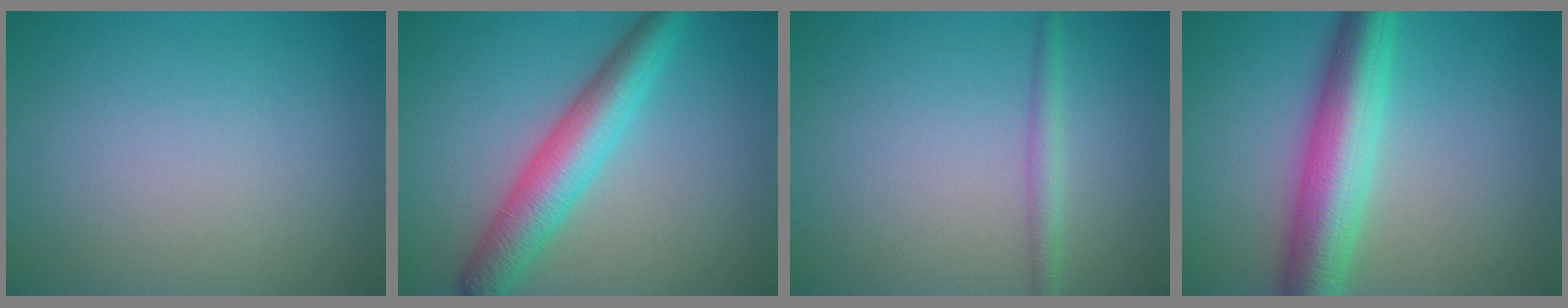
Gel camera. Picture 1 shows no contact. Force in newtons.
{"total": 5.7, "press": 5.7, "slide": 0.1}
{"total": 1.8, "press": 1.8, "slide": 0.0}
{"total": 7.6, "press": 7.6, "slide": 0.0}